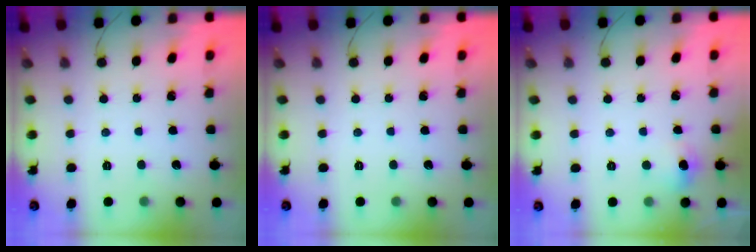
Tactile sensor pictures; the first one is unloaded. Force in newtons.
{"total": 0.0}
{"total": 10.5, "press": 5.0, "slide": 9.3}